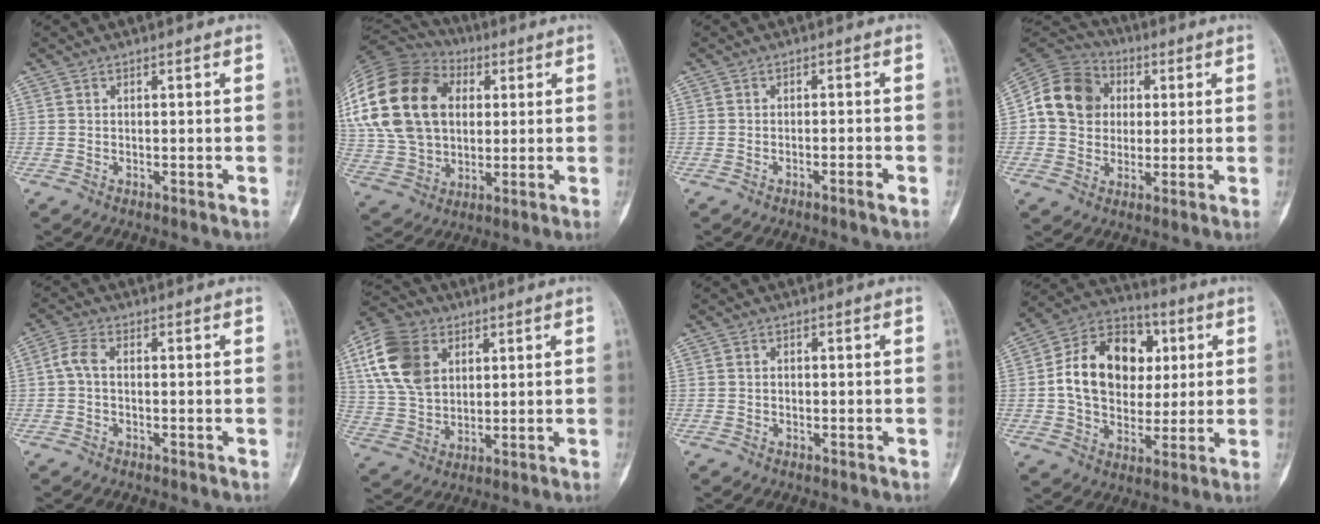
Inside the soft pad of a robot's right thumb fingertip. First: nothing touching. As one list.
[{"total": 26.7, "force": [5.6, 19.1, 17.8], "torque": [-0.362, 0.032, 0.109]}, {"total": 1.6, "force": [-1.0, 0.1, 1.3], "torque": [-0.028, 0.006, -0.017]}, {"total": 13.6, "force": [1.9, 11.8, 6.4], "torque": [-0.097, 0.015, 0.027]}, {"total": 3.2, "force": [-0.2, 1.7, 2.7], "torque": [-0.061, 0.007, -0.011]}, {"total": 14.4, "force": [5.2, 10.3, 8.6], "torque": [-0.152, -0.004, 0.099]}, {"total": 0.6, "force": [-0.1, 0.5, 0.2], "torque": [-0.001, 0.002, -0.003]}, {"total": 18.6, "force": [2.6, 14.0, 12.1], "torque": [-0.169, 0.017, 0.042]}]